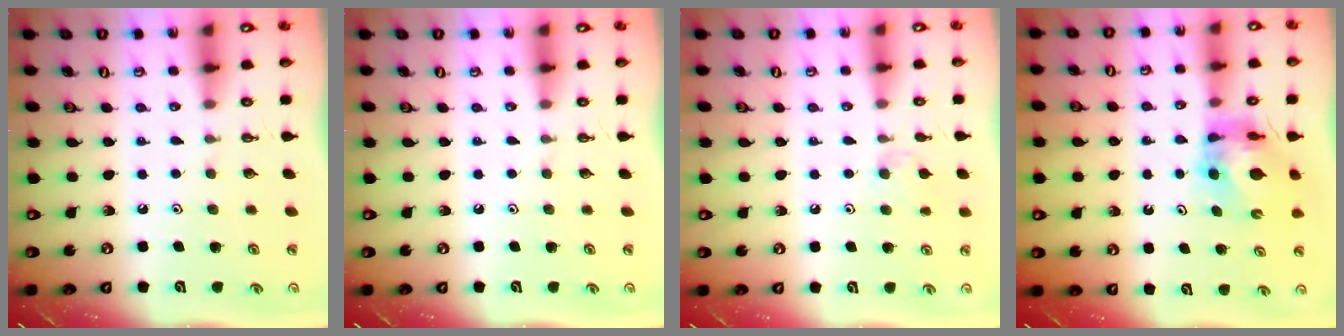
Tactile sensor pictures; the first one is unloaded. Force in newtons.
{"total": 0.0}
{"total": 5.1, "press": 5.0, "slide": 0.7}
{"total": 9.2, "press": 9.2, "slide": 1.0}